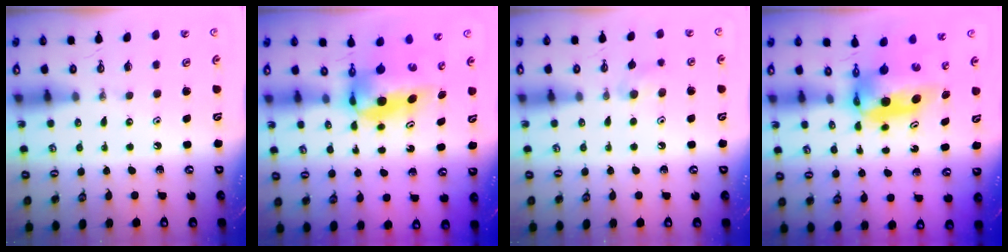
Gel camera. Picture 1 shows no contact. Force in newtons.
{"total": 7.4, "press": 6.9, "slide": 2.5}
{"total": 5.7, "press": 5.7, "slide": 1.0}
{"total": 6.4, "press": 6.4, "slide": 0.5}